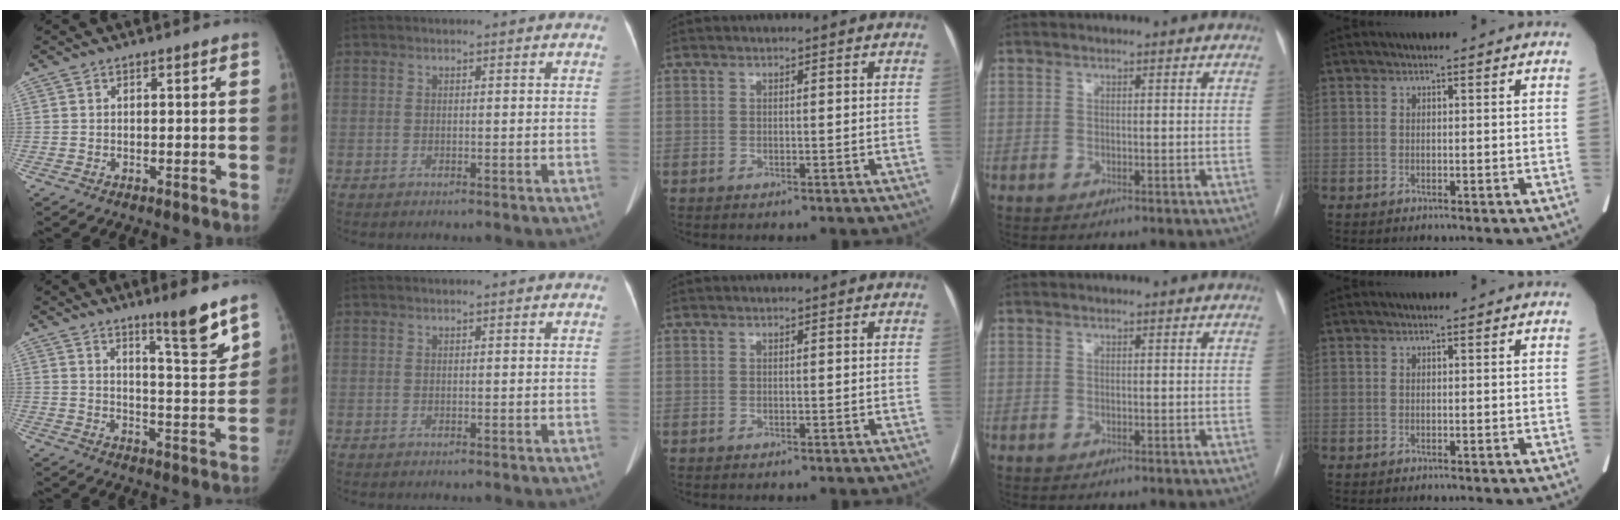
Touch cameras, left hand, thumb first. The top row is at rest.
{"thumb": {"total": 9.8, "force": [7.0, 0.9, 6.8], "torque": [-0.081, -0.061, 0.108]}, "index": {"total": 0.7, "force": [0.6, -0.1, 0.3], "torque": [-0.005, 0.008, 0.012]}}